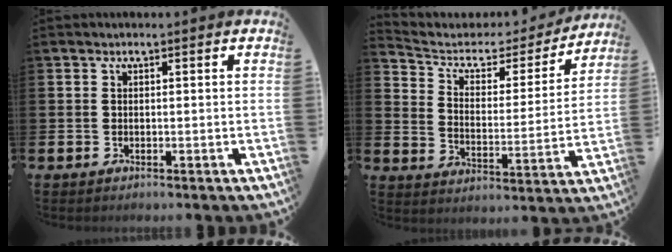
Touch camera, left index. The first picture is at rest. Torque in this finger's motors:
{"motor_torque": [0.95, -1.19, 0.05, -0.01]}